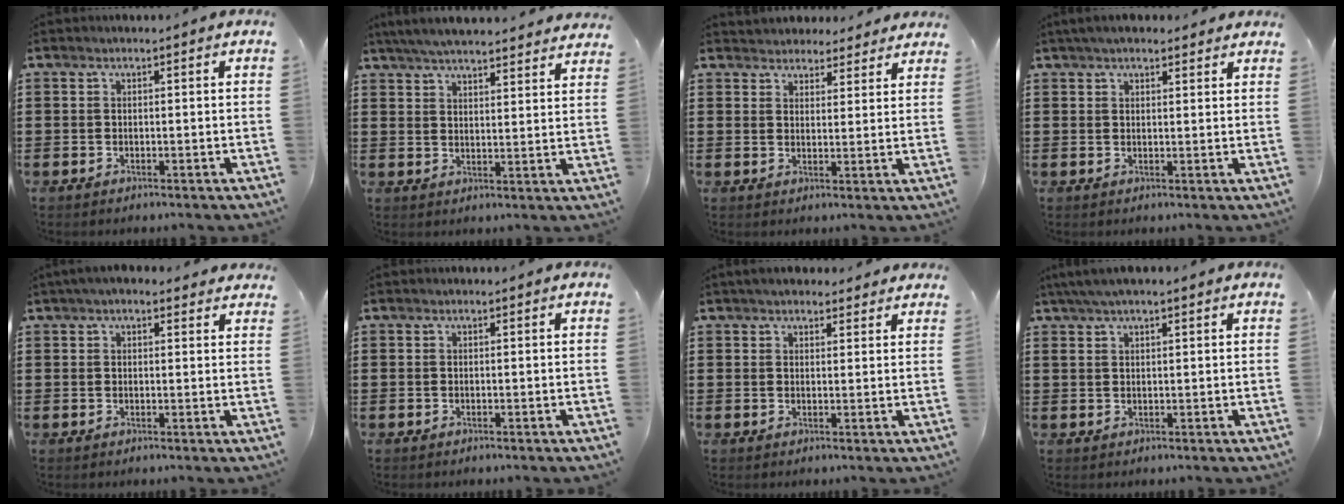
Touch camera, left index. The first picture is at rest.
{"total": 5.7, "force": [5.4, 0.0, 1.5], "torque": [-0.047, -0.022, 0.098]}
{"total": 3.6, "force": [3.4, 1.0, -0.2], "torque": [-0.008, -0.007, 0.066]}
{"total": 3.3, "force": [2.8, 1.0, 1.3], "torque": [-0.032, 0.004, 0.052]}
{"total": 3.0, "force": [2.5, 0.9, 1.4], "torque": [-0.033, 0.003, 0.047]}
{"total": 0.0}
{"total": 2.8, "force": [2.6, 0.9, 0.6], "torque": [-0.017, 0.000, 0.048]}
{"total": 3.4, "force": [2.2, 1.0, 2.4], "torque": [-0.050, 0.008, 0.040]}